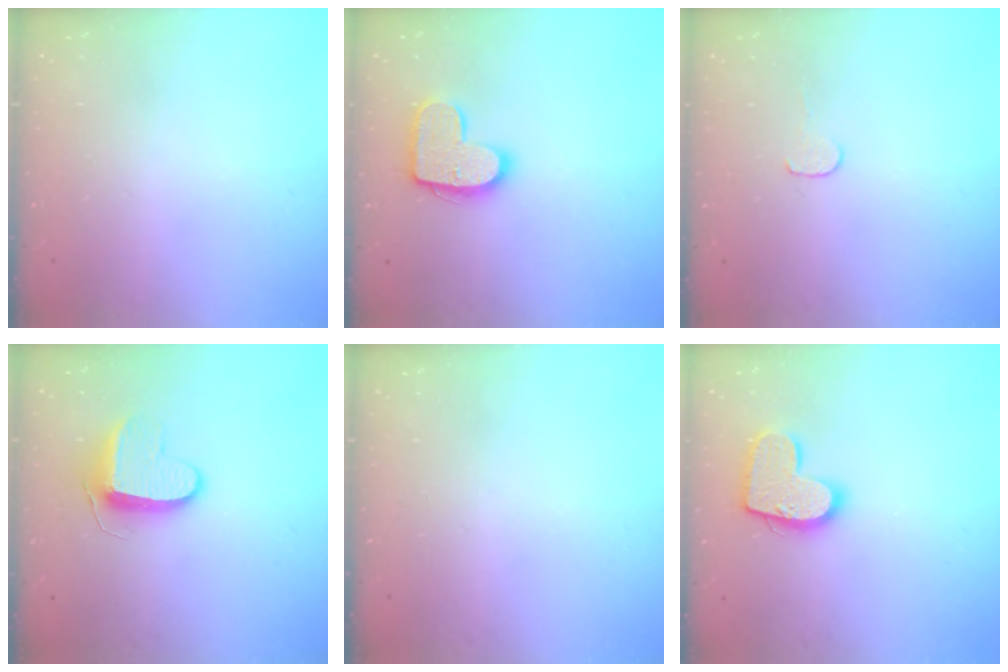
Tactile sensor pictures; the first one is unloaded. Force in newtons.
{"total": 13.5, "press": 13.5, "slide": 0.6}
{"total": 3.5, "press": 3.5, "slide": 0.4}
{"total": 9.3, "press": 9.3, "slide": 0.3}
{"total": 0.0}
{"total": 14.3, "press": 14.3, "slide": 0.8}